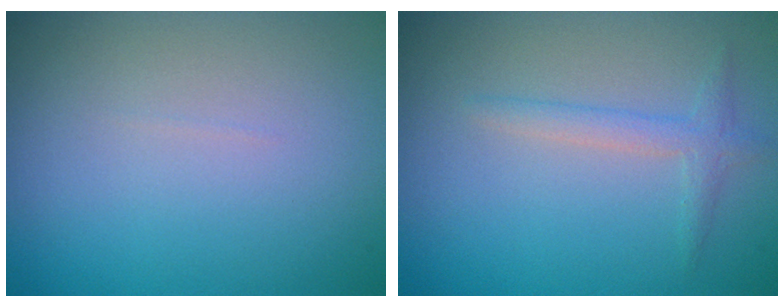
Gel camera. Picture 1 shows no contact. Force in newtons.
{"total": 1.7, "press": 1.7, "slide": 0.1}